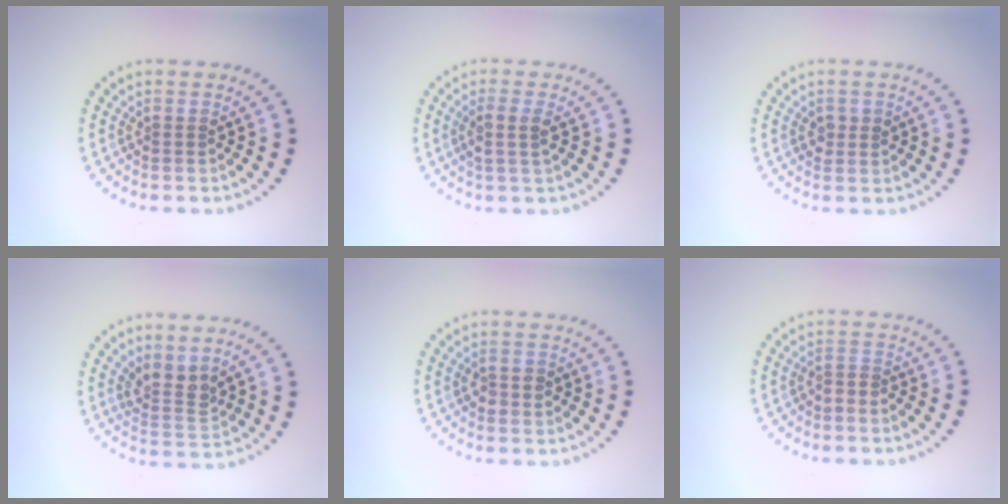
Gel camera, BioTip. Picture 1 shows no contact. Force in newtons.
{"total": 2.0, "press": 1.8, "slide": 1.0}
{"total": 1.3, "press": 1.3, "slide": 0.2}
{"total": 2.6, "press": 1.9, "slide": 1.8}
{"total": 1.4, "press": 1.4, "slide": 0.3}
{"total": 0.7, "press": 0.3, "slide": 0.6}